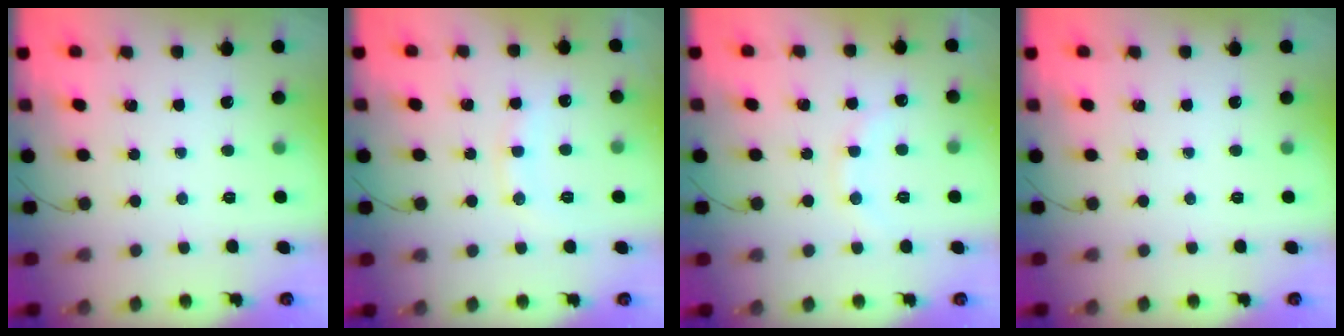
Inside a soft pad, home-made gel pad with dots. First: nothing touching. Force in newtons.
{"total": 9.7, "press": 9.6, "slide": 1.1}
{"total": 8.6, "press": 8.4, "slide": 1.5}
{"total": 0.0}